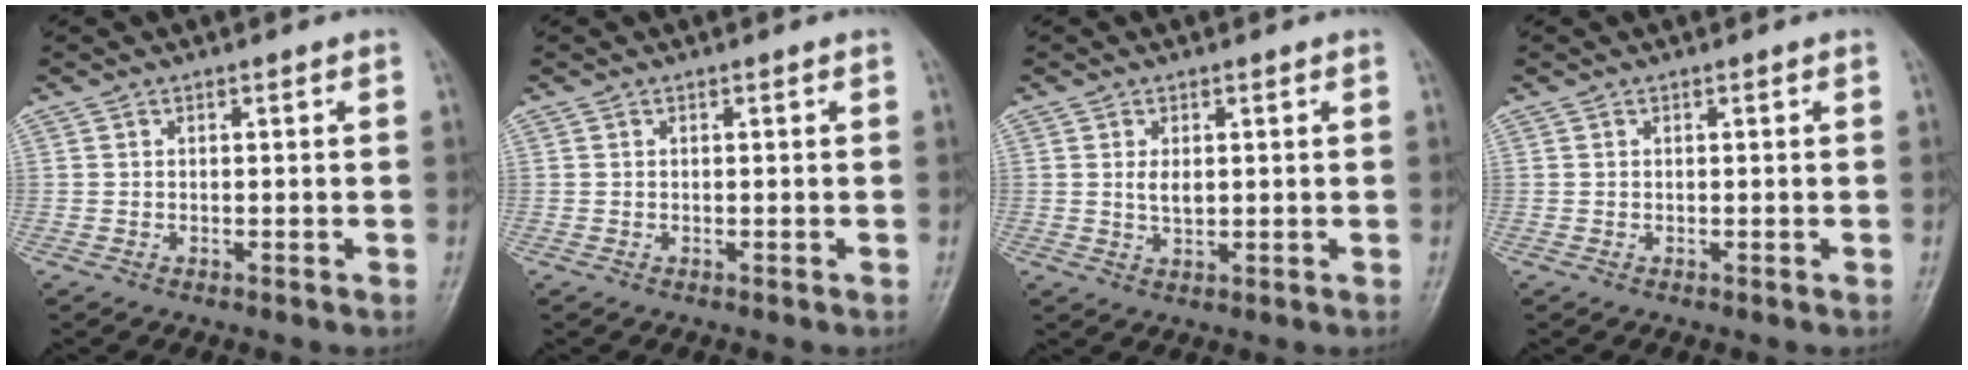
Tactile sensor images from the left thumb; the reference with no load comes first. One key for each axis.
{"total": 0.0}
{"total": 2.8, "fx": 0.6, "fy": 1.6, "fz": 2.2, "tx": -0.034, "ty": -0.006, "tz": 0.013}
{"total": 0.0}